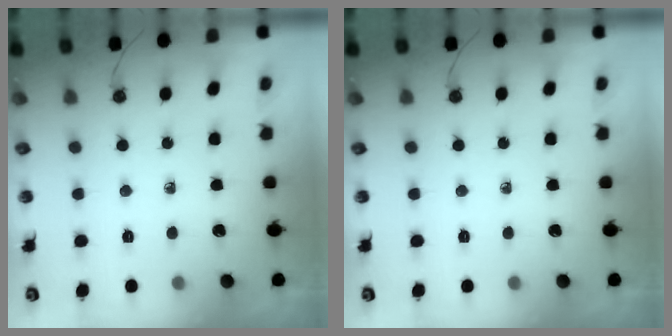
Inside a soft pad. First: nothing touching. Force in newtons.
{"total": 0.0}